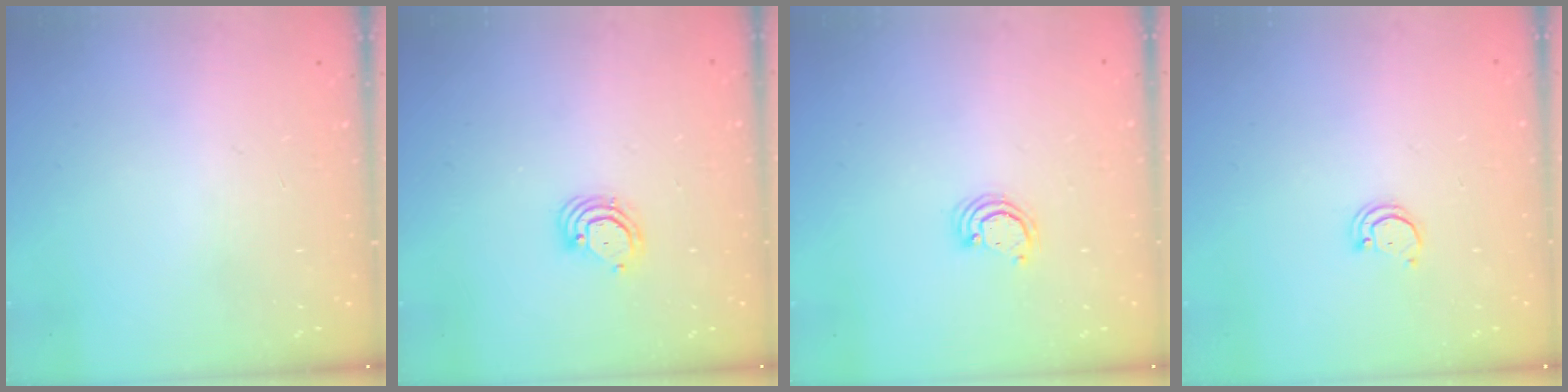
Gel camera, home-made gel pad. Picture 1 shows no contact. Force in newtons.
{"total": 4.4, "press": 4.4, "slide": 0.4}
{"total": 2.3, "press": 2.3, "slide": 0.3}
{"total": 1.6, "press": 1.6, "slide": 0.1}